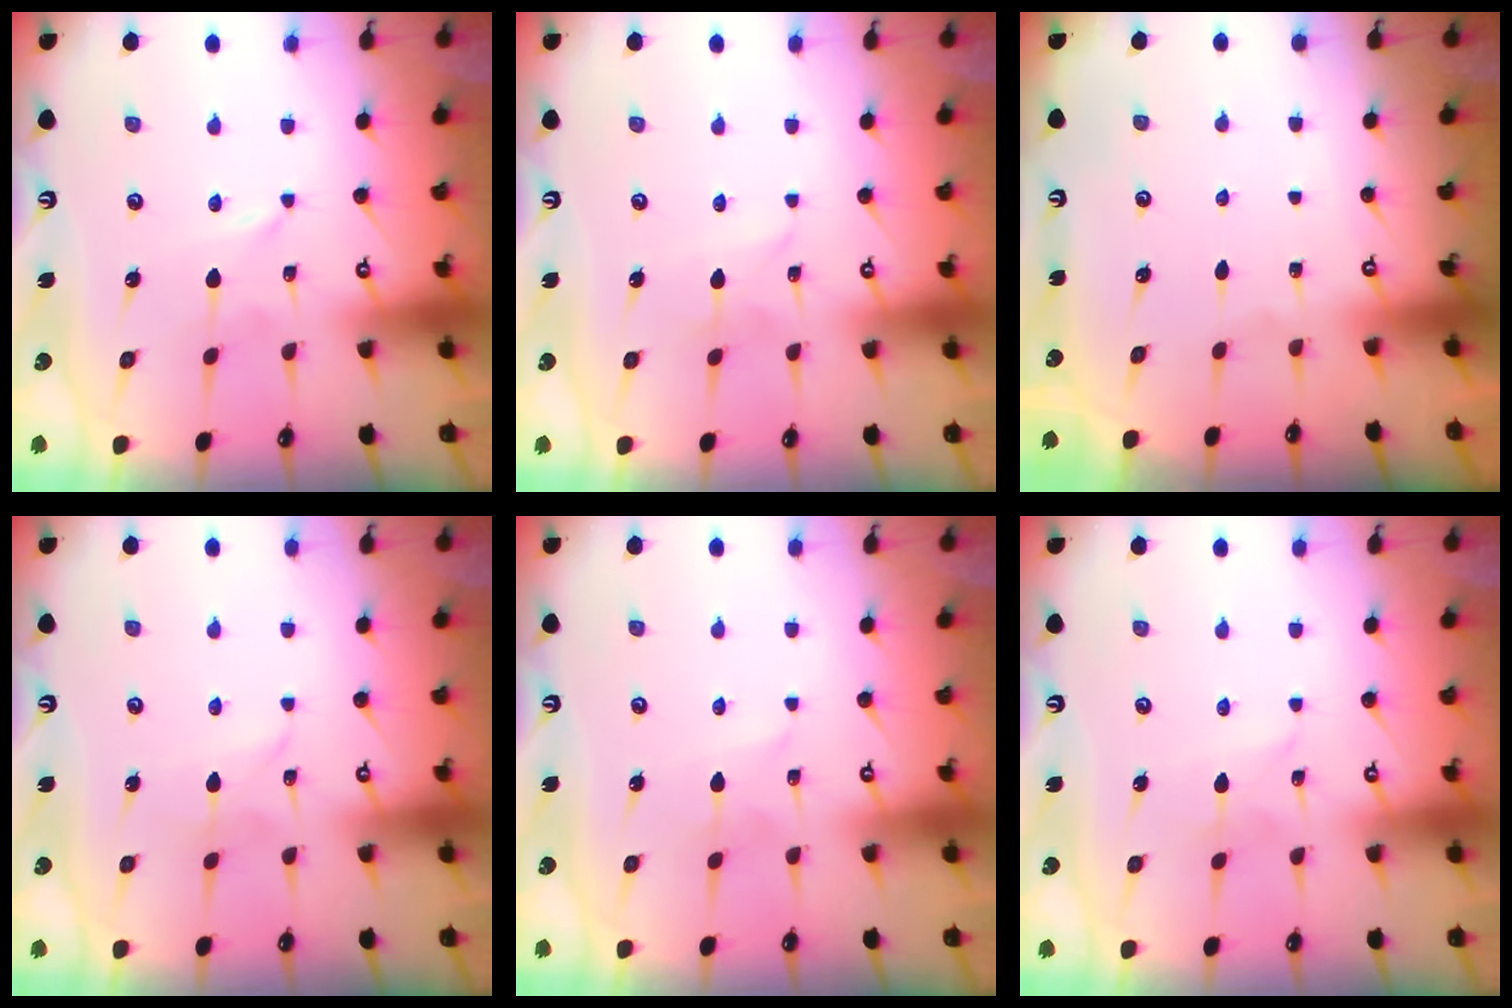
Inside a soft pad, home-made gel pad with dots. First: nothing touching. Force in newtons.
{"total": 2.0, "press": 1.9, "slide": 0.2}
{"total": 0.0}
{"total": 2.3, "press": 2.3, "slide": 0.1}
{"total": 3.7, "press": 3.7, "slide": 0.4}
{"total": 1.9, "press": 1.9, "slide": 0.1}